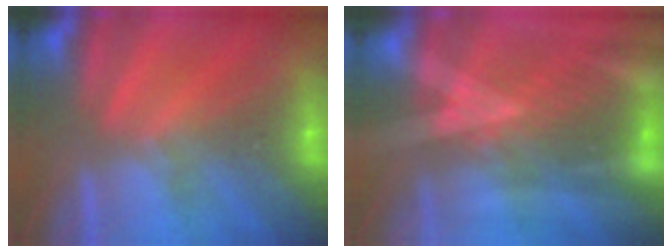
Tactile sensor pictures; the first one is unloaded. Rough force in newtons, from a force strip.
{"total": 2.9}